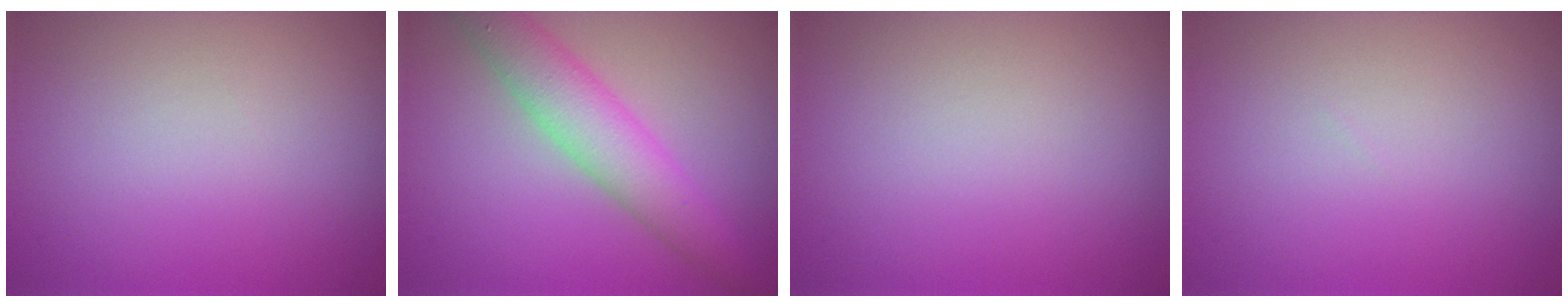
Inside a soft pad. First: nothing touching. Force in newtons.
{"total": 4.7, "press": 4.7, "slide": 0.1}
{"total": 0.0}
{"total": 0.0}